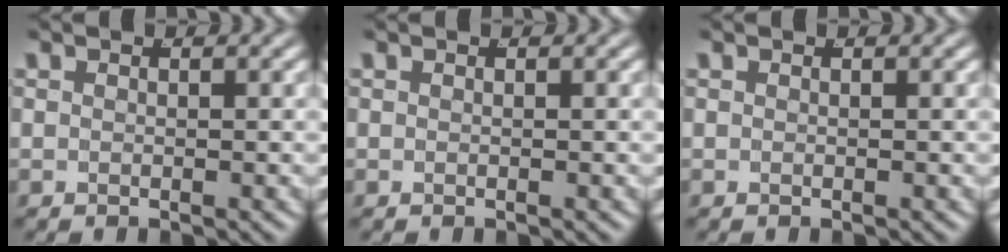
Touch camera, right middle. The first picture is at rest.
{"total": 0.0}
{"total": 0.0}